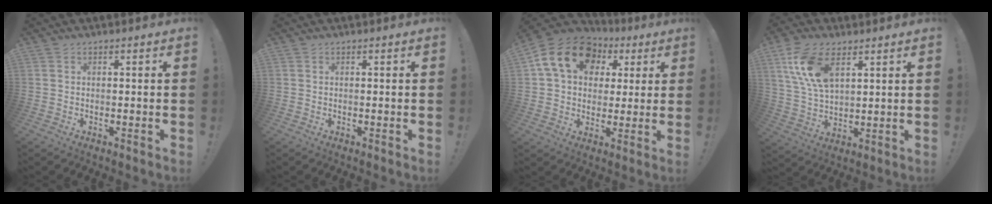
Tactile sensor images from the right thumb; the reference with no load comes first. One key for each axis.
{"total": 0.0}
{"total": 17.4, "fx": 6.6, "fy": 12.6, "fz": 10.0, "tx": -0.153, "ty": -0.011, "tz": 0.123}
{"total": 13.2, "fx": 6.3, "fy": 7.0, "fz": 9.2, "tx": -0.193, "ty": -0.013, "tz": 0.117}